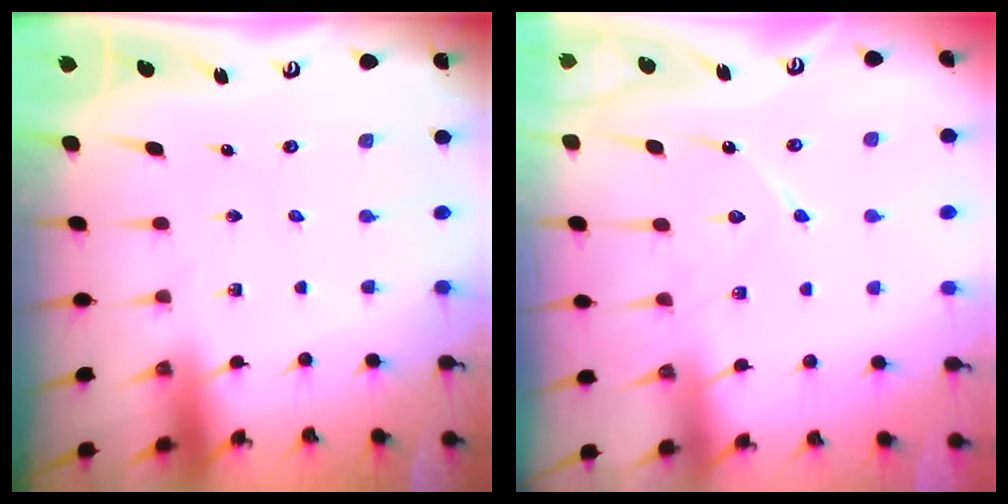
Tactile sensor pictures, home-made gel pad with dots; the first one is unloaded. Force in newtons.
{"total": 11.2, "press": 11.2, "slide": 0.5}